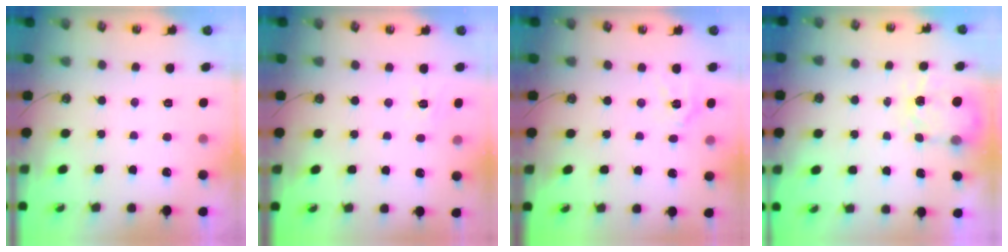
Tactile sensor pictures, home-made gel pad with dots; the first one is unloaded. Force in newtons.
{"total": 3.8, "press": 3.8, "slide": 0.5}
{"total": 7.9, "press": 7.8, "slide": 0.9}
{"total": 3.8, "press": 3.8, "slide": 0.6}